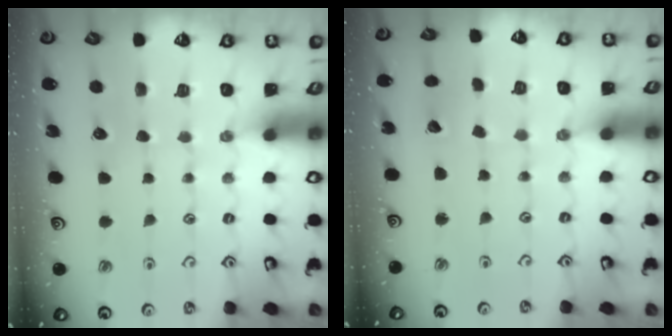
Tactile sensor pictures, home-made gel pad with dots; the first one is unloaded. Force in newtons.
{"total": 2.7, "press": 2.6, "slide": 0.4}